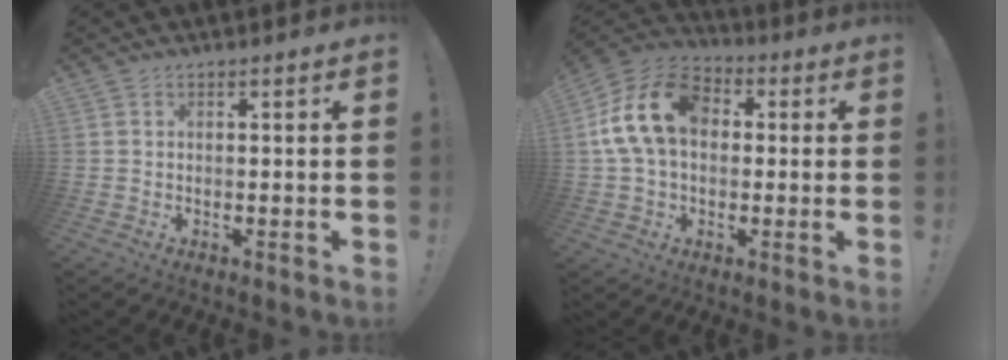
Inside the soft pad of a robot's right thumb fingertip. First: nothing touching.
{"total": 17.5, "force": [3.5, 12.1, 12.2], "torque": [-0.221, 0.016, 0.067]}